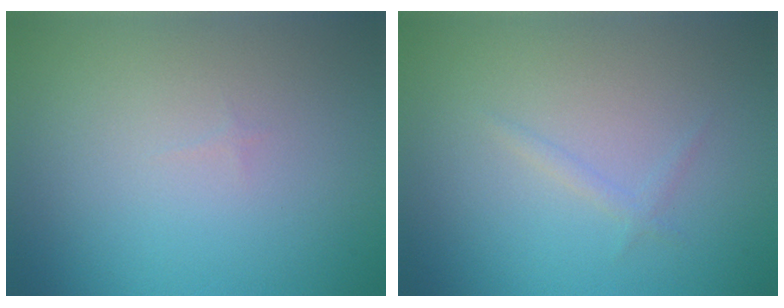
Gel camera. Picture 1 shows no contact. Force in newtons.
{"total": 0.8, "press": 0.8, "slide": 0.0}